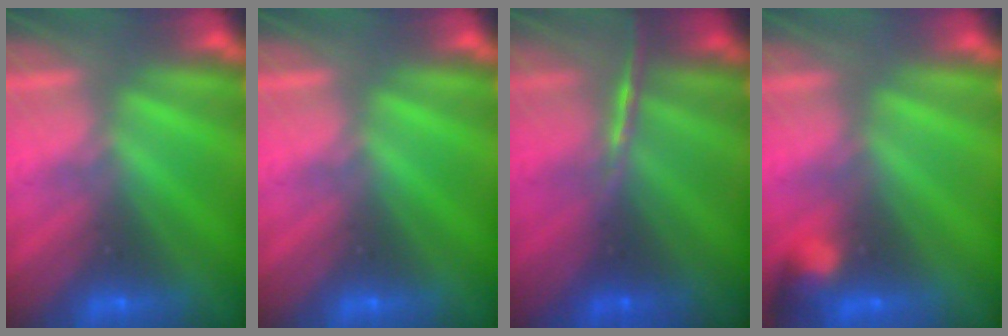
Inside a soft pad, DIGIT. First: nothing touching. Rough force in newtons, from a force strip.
{"total": 0.0}
{"total": 1.5}
{"total": 2.9}